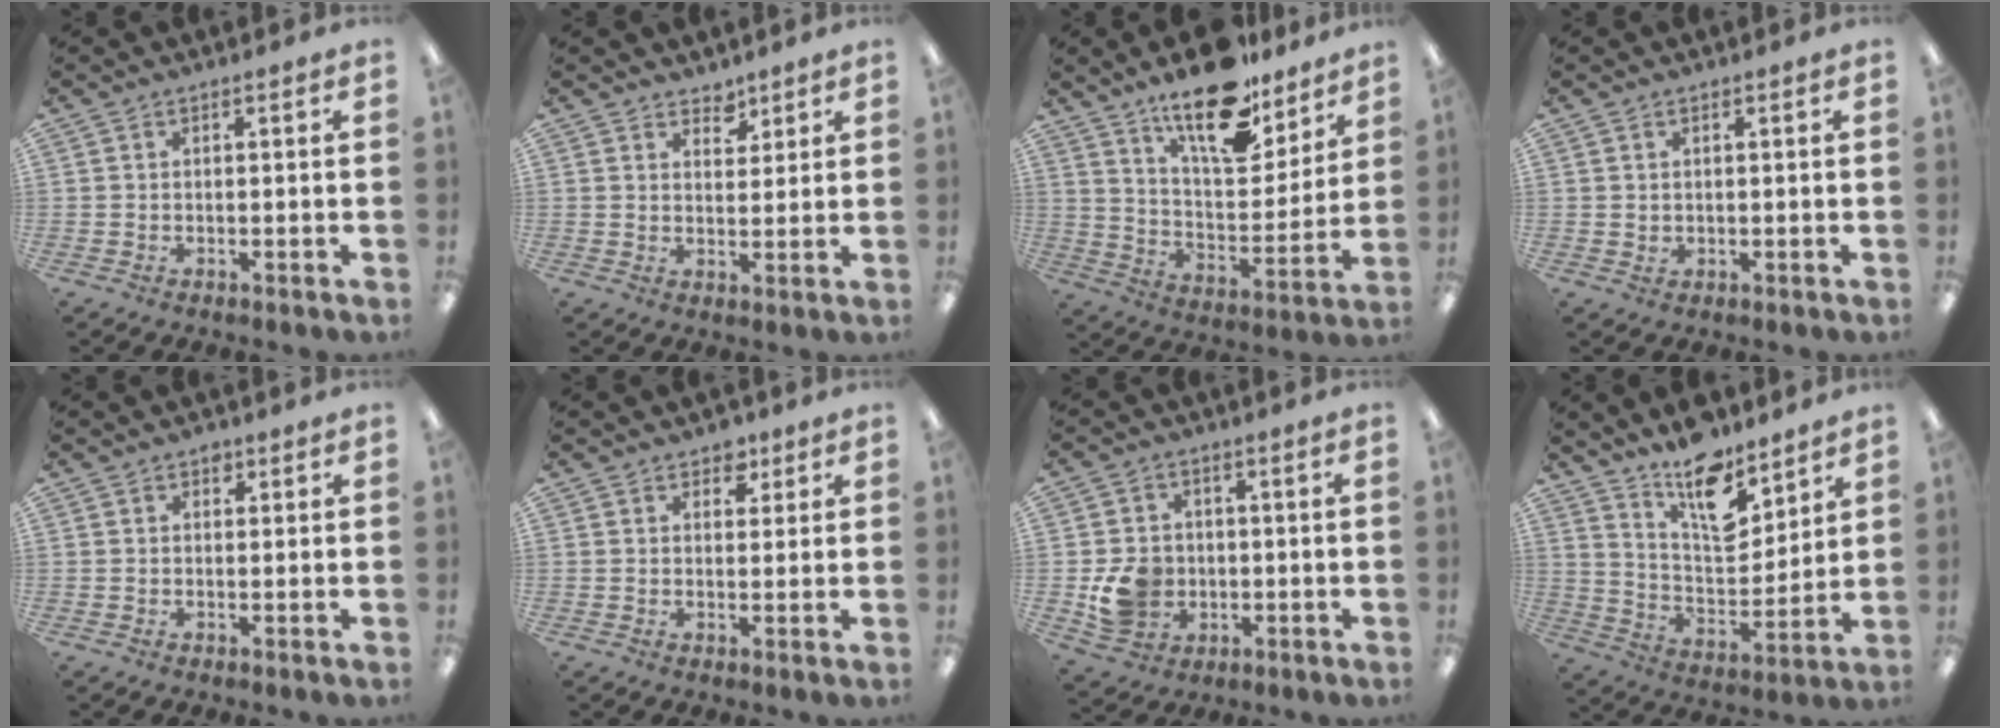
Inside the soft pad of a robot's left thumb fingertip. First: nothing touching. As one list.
[{"total": 4.0, "force": [3.3, 2.1, 0.7], "torque": [0.002, -0.020, 0.058]}, {"total": 18.8, "force": [14.5, 7.0, 9.7], "torque": [-0.161, -0.091, 0.249]}, {"total": 1.2, "force": [0.8, 0.9, 0.2], "torque": [-0.005, 0.003, 0.014]}, {"total": 1.6, "force": [0.9, 1.1, 0.7], "torque": [0.001, -0.003, 0.013]}, {"total": 3.4, "force": [2.2, 2.3, 1.2], "torque": [-0.006, -0.006, 0.036]}, {"total": 9.0, "force": [-1.2, 8.0, 4.1], "torque": [-0.080, 0.011, -0.017]}, {"total": 14.7, "force": [11.2, 6.0, 7.4], "torque": [-0.114, -0.077, 0.196]}]